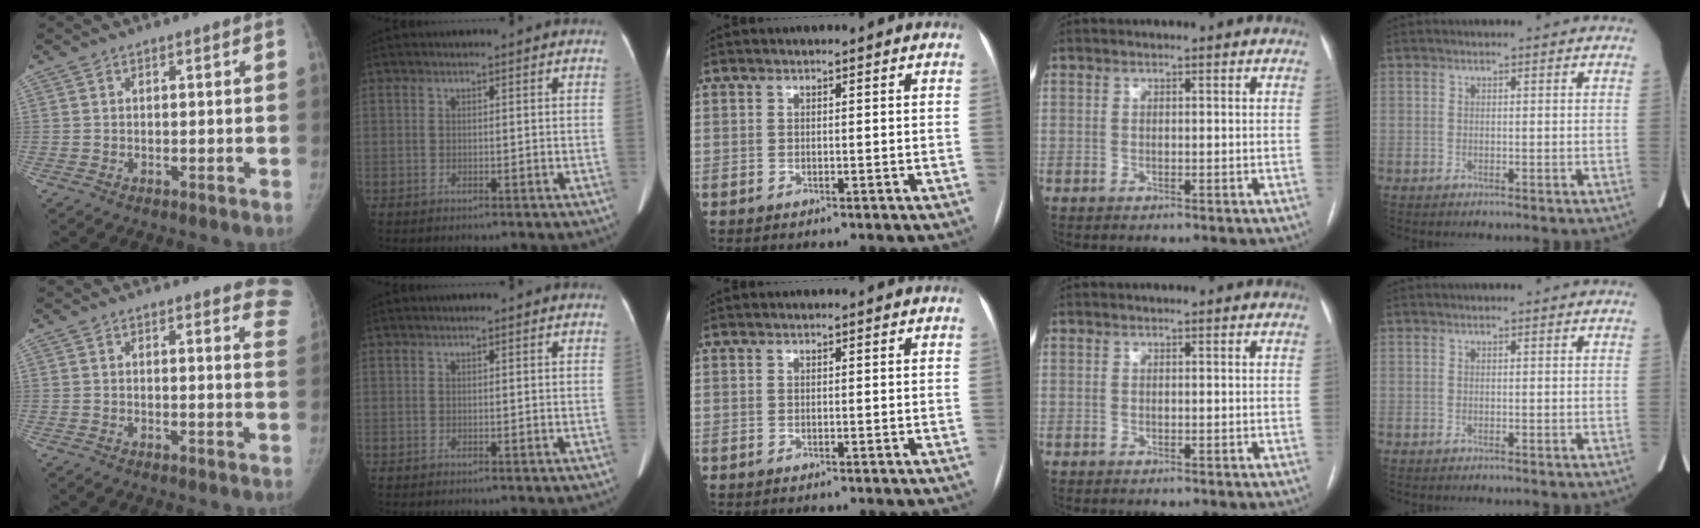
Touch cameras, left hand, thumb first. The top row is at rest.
{"thumb": {"total": 7.6, "force": [7.1, 2.0, 2.1], "torque": [0.020, -0.036, 0.044]}}